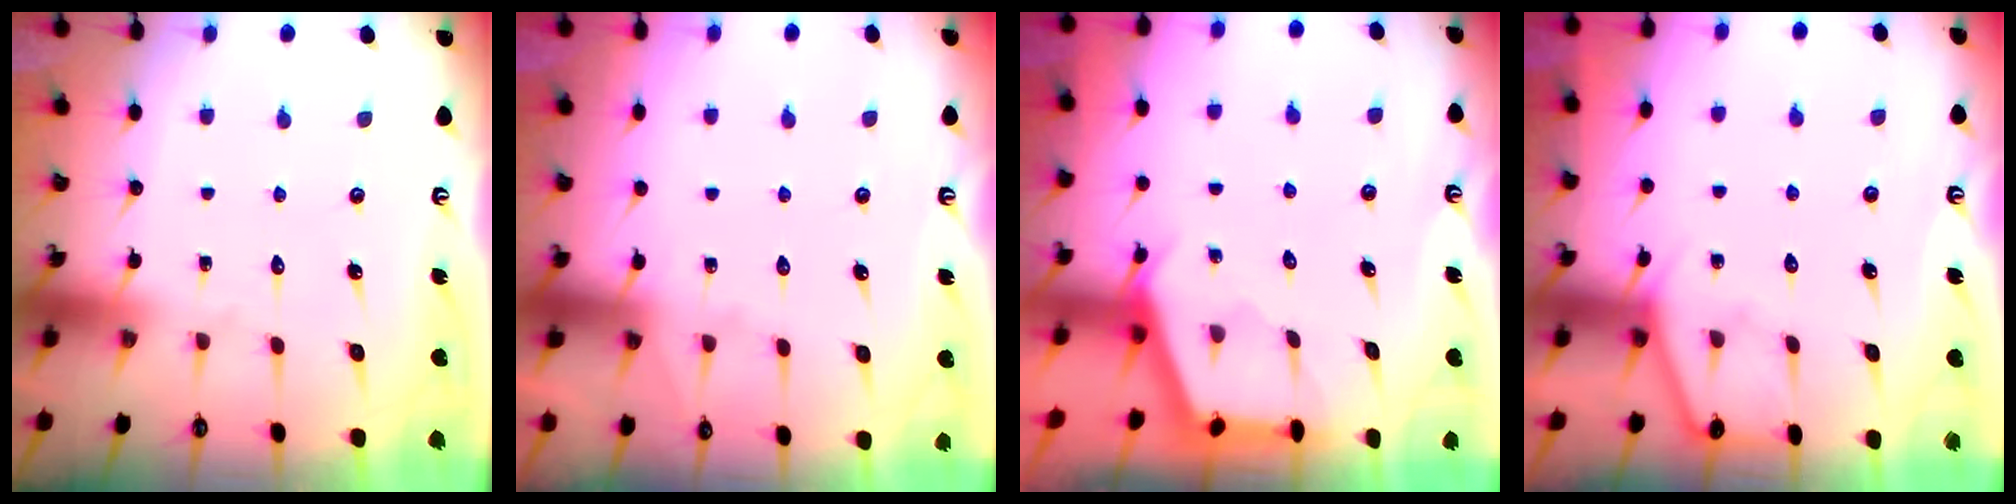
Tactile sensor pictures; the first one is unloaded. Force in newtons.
{"total": 4.8, "press": 4.7, "slide": 0.7}
{"total": 2.8, "press": 2.8, "slide": 0.3}
{"total": 4.6, "press": 4.6, "slide": 0.6}